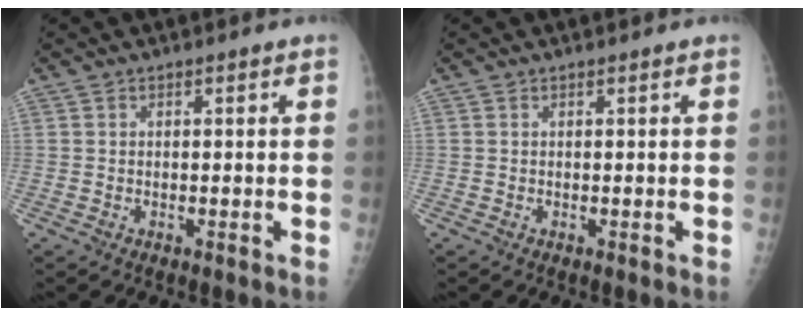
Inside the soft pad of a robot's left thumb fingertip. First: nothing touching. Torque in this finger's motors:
{"motor_torque": [0.01, 0.01, -0.05, -0.07, 0.00]}